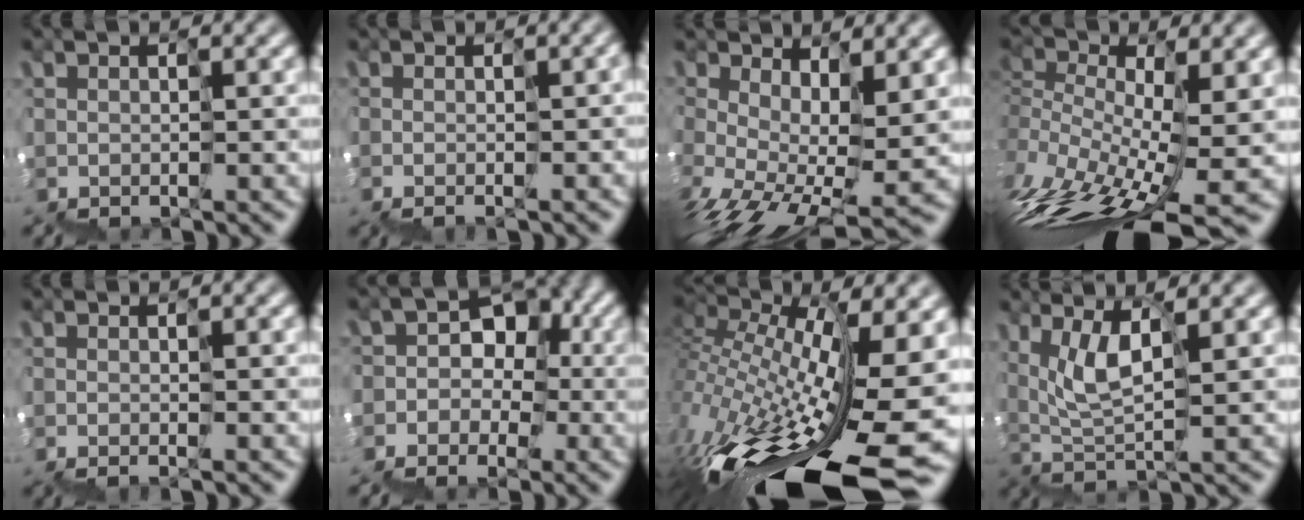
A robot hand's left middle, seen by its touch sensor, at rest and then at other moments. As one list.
[{"total": 0.9, "force": [-0.6, 0.2, 0.6], "torque": [0.013, 0.007, -0.004]}, {"total": 6.1, "force": [-2.1, 2.9, 5.0], "torque": [-0.130, -0.026, -0.026]}, {"total": 8.5, "force": [-3.9, 3.1, 6.9], "torque": [-0.177, -0.003, -0.057]}, {"total": 1.1, "force": [0.0, -0.7, -0.9], "torque": [0.023, 0.000, -0.002]}, {"total": 6.9, "force": [-2.3, 6.3, 1.3], "torque": [-0.012, 0.020, -0.066]}, {"total": 12.9, "force": [-6.0, 4.7, 10.4], "torque": [-0.220, -0.008, -0.111]}, {"total": 2.2, "force": [2.0, -0.9, -0.1], "torque": [-0.025, 0.012, 0.036]}]